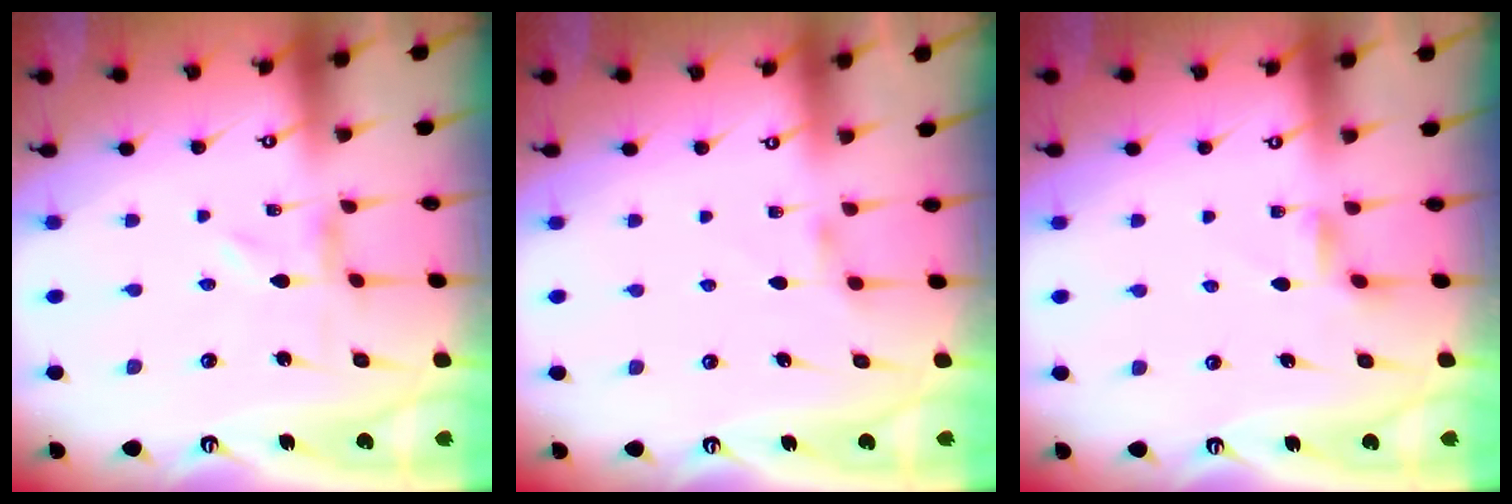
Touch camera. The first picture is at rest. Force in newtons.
{"total": 2.5, "press": 2.5, "slide": 0.5}
{"total": 3.7, "press": 3.7, "slide": 0.6}